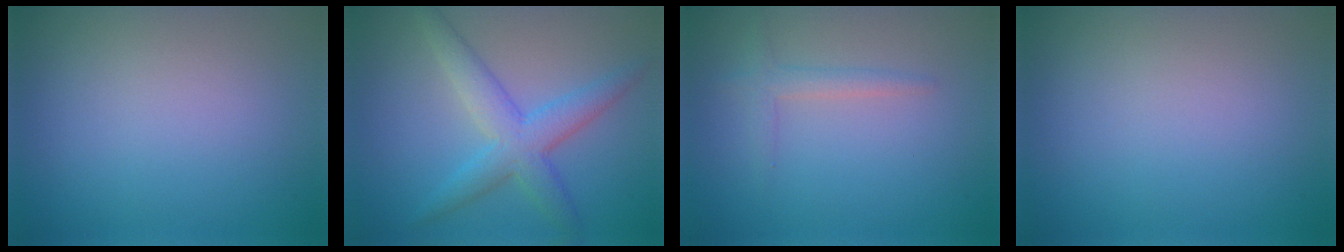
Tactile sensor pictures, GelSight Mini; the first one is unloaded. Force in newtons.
{"total": 4.6, "press": 4.6, "slide": 0.2}
{"total": 1.6, "press": 1.6, "slide": 0.1}
{"total": 0.0}